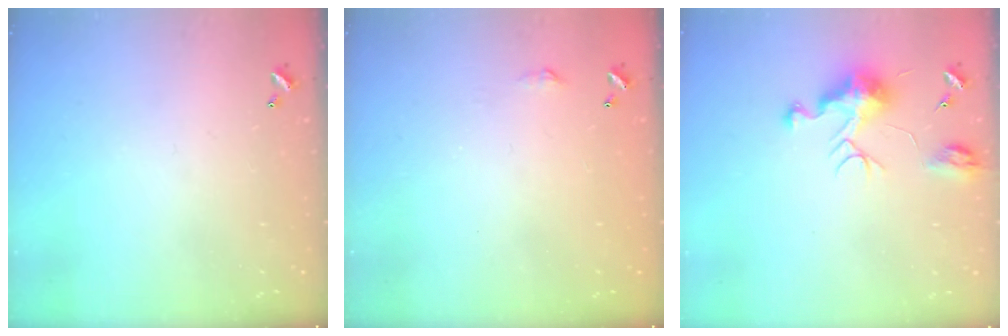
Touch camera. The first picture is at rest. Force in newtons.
{"total": 2.3, "press": 2.3, "slide": 0.4}
{"total": 9.5, "press": 9.5, "slide": 0.5}